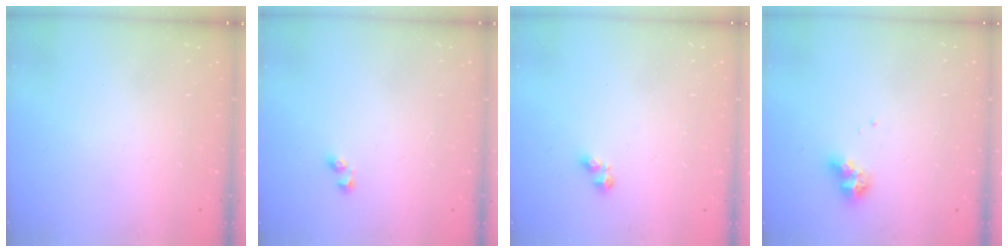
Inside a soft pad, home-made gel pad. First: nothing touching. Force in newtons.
{"total": 2.6, "press": 2.3, "slide": 1.2}
{"total": 3.5, "press": 3.4, "slide": 0.6}
{"total": 7.9, "press": 7.9, "slide": 0.4}